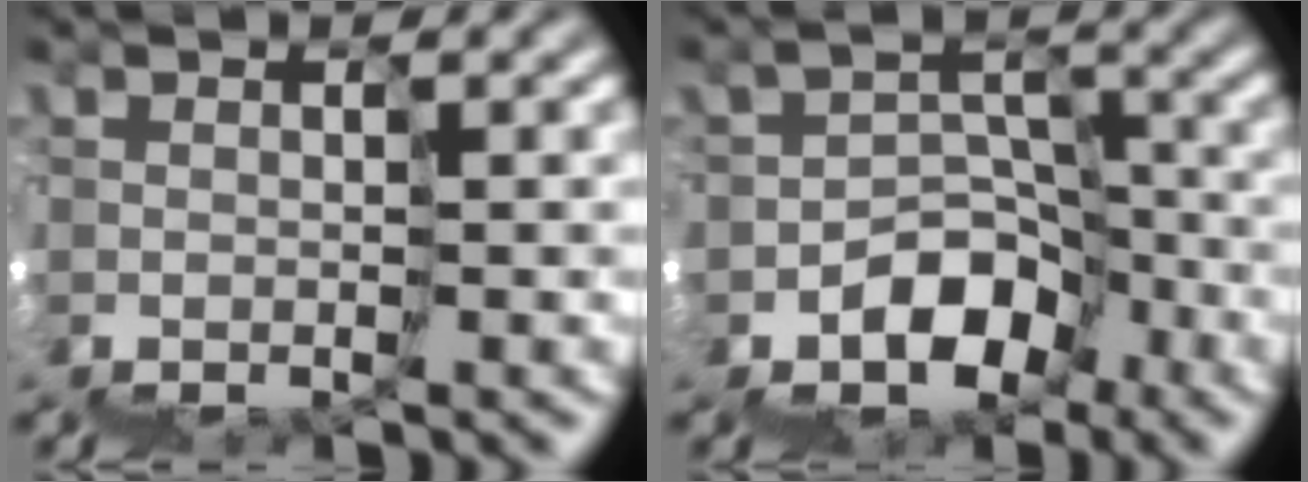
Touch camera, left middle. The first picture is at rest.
{"total": 3.7, "force": [-2.9, 2.2, -0.6], "torque": [0.034, 0.036, -0.060]}